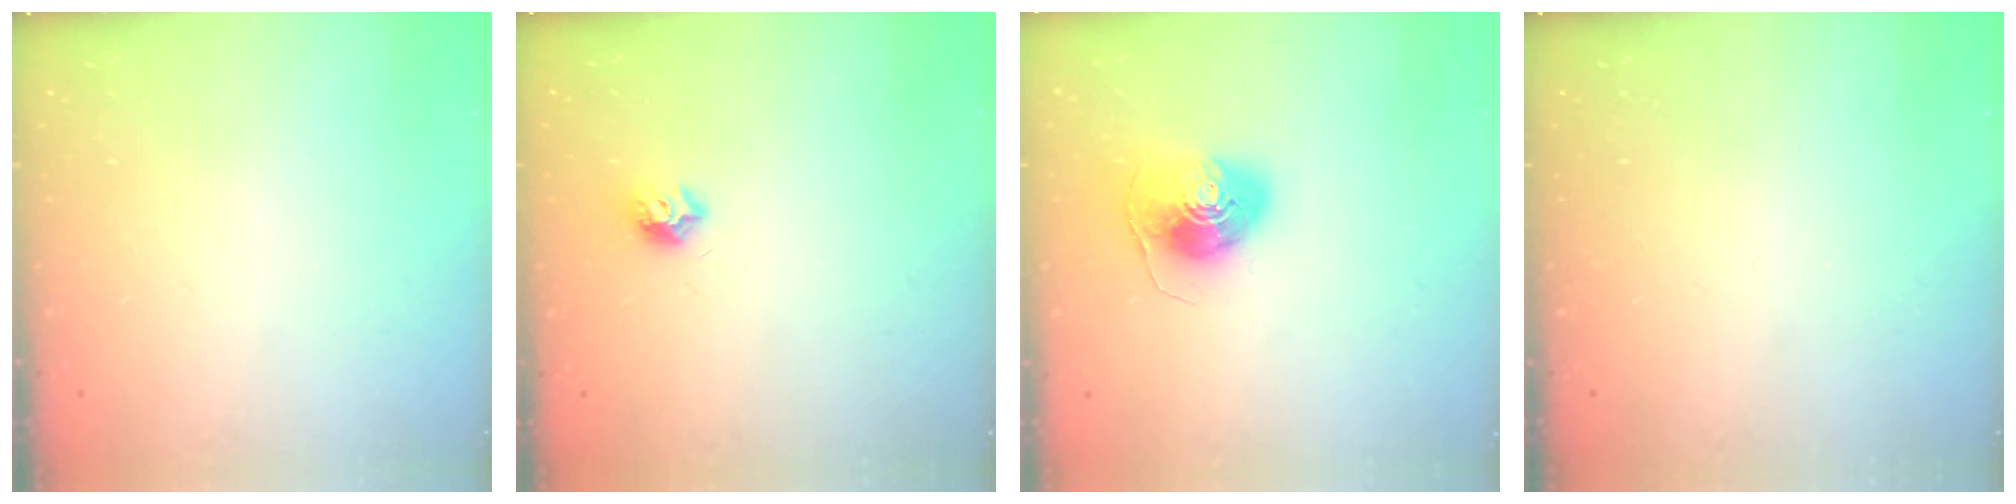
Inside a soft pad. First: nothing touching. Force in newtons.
{"total": 7.4, "press": 7.4, "slide": 0.9}
{"total": 8.8, "press": 8.7, "slide": 1.0}
{"total": 0.0}